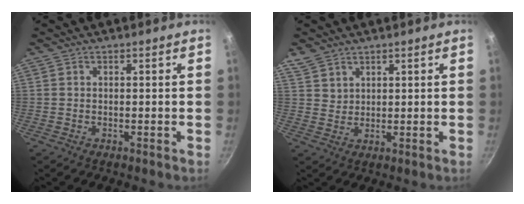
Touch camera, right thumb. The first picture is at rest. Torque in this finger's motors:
{"motor_torque": [-0.66, 0.74, -0.53, 0.51, 0.00]}